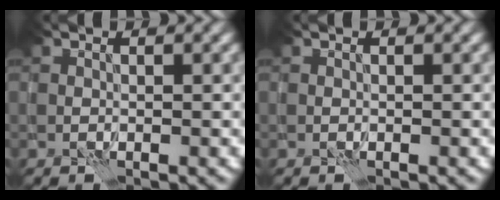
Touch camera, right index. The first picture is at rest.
{"total": 0.0}